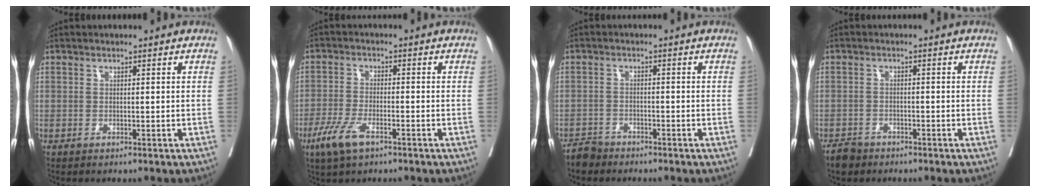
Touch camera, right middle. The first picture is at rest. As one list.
[{"total": 5.9, "force": [-3.5, 1.8, 4.4], "torque": [-0.097, -0.009, -0.065]}, {"total": 2.6, "force": [-2.4, 0.9, 0.0], "torque": [-0.003, -0.002, -0.045]}, {"total": 2.7, "force": [-2.3, 1.4, 0.5], "torque": [-0.016, 0.002, -0.038]}]